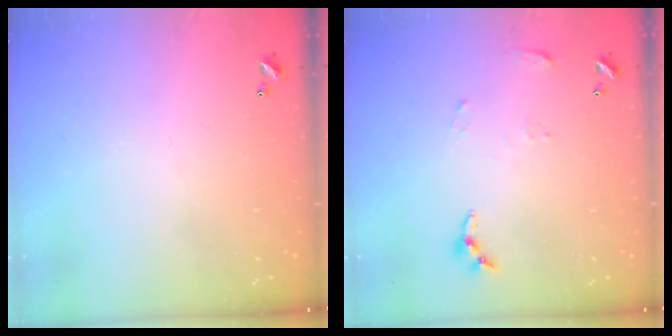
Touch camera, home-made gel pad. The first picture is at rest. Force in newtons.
{"total": 4.3, "press": 4.3, "slide": 0.5}